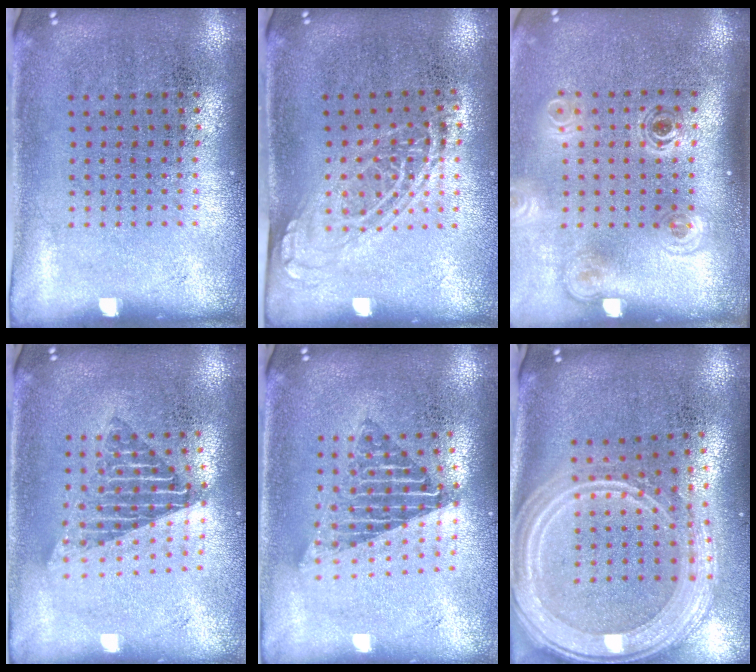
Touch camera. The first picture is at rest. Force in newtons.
{"total": 1.4, "press": 1.1, "slide": 0.8}
{"total": 1.9, "press": 1.3, "slide": 1.4}
{"total": 1.7, "press": 1.4, "slide": 1.0}
{"total": 1.7, "press": 1.3, "slide": 1.1}
{"total": 3.3, "press": 2.6, "slide": 2.0}